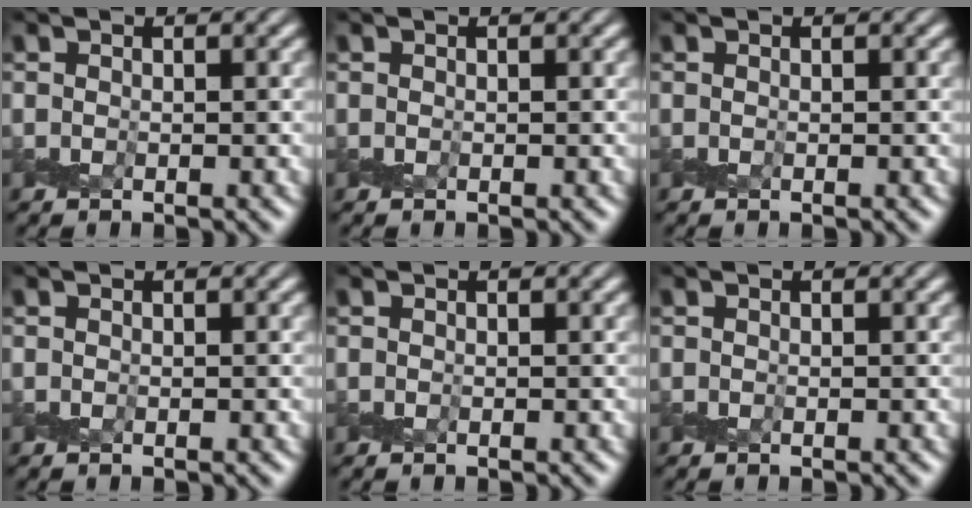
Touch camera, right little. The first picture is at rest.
{"total": 0.0}
{"total": 0.0}
{"total": 0.0}
{"total": 0.0}
{"total": 0.0}